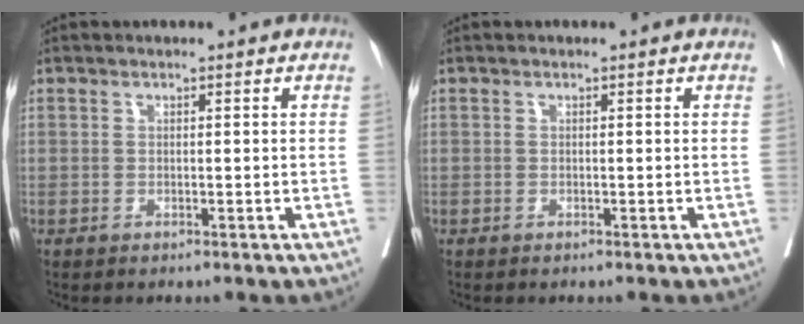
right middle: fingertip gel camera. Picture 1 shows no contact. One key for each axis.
{"total": 0.0}